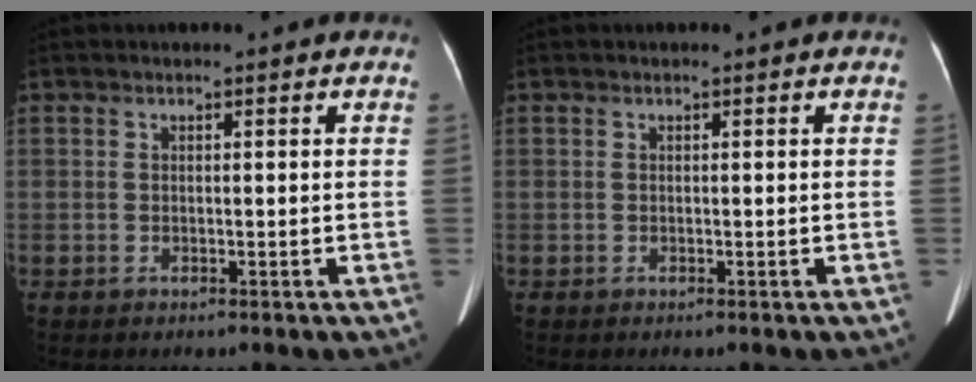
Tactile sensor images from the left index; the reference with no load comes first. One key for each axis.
{"total": 0.0}